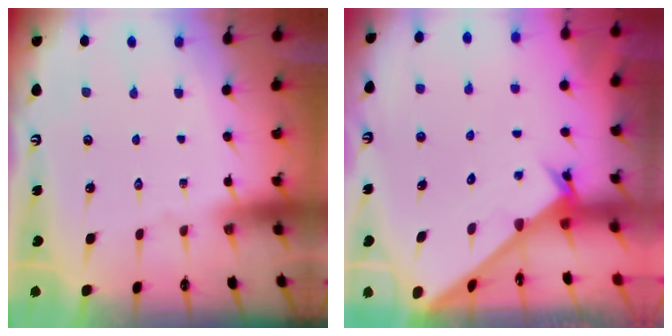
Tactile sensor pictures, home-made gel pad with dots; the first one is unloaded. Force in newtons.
{"total": 2.4, "press": 2.4, "slide": 0.2}